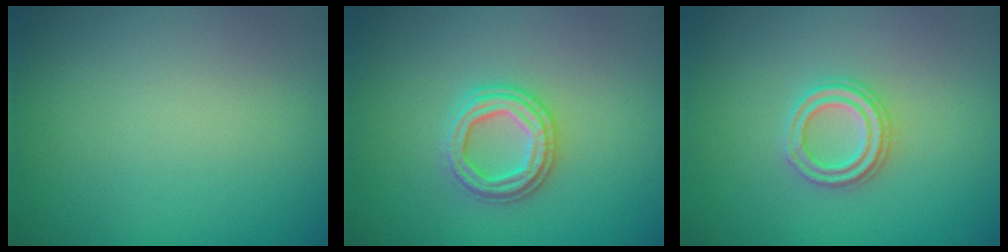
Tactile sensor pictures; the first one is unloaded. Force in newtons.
{"total": 2.9, "press": 2.9, "slide": 0.6}
{"total": 2.4, "press": 2.3, "slide": 0.5}